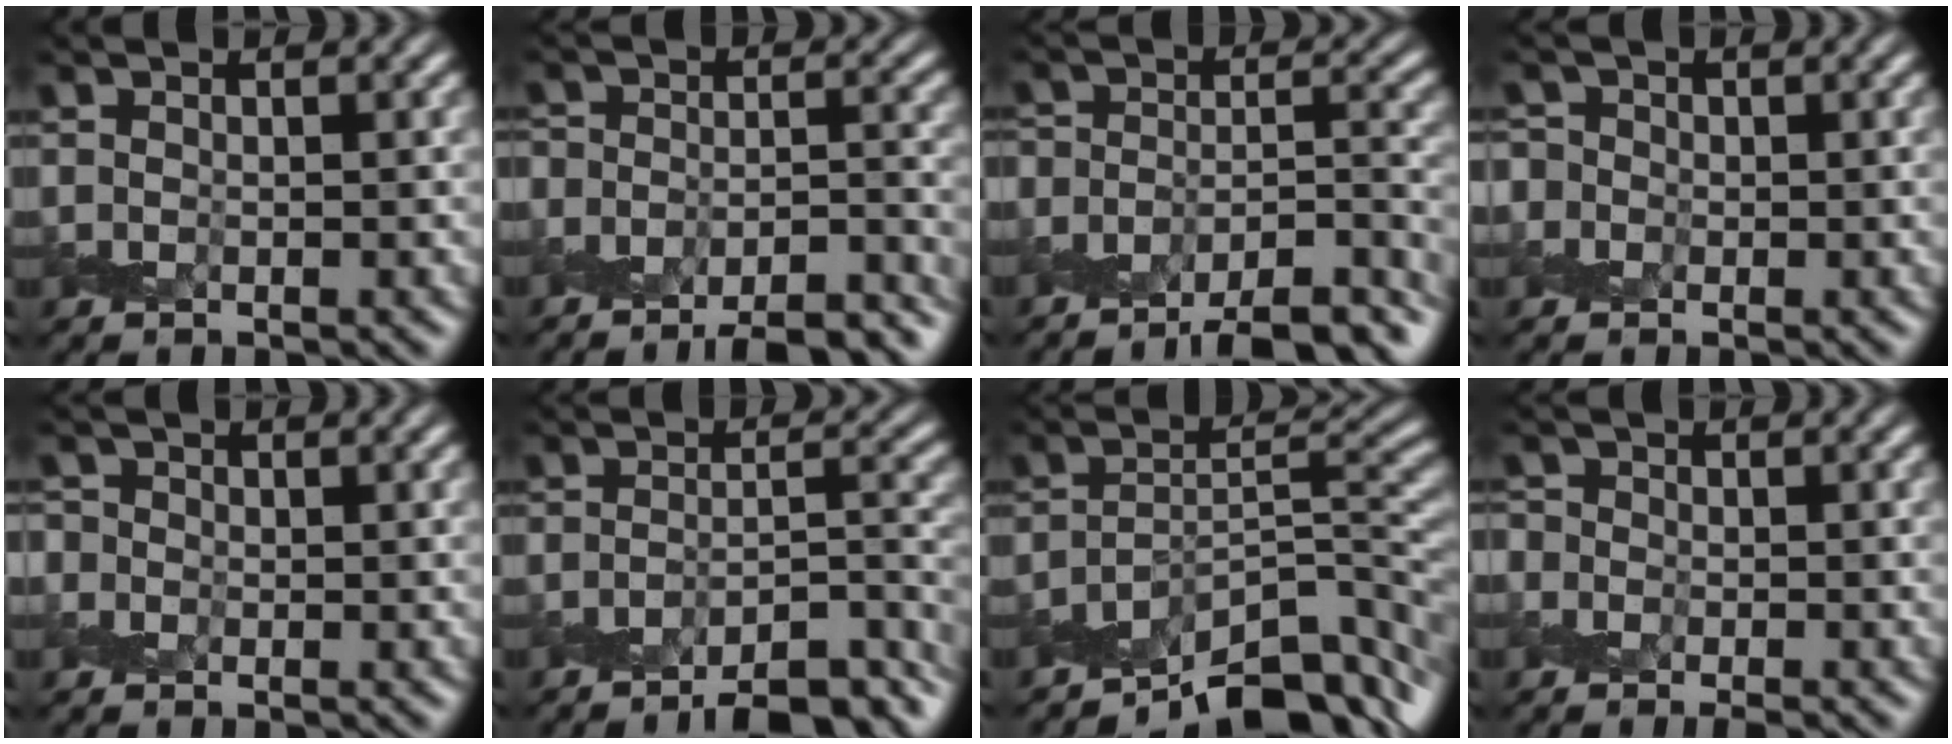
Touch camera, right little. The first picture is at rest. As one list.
[{"total": 11.1, "force": [-10.2, 3.1, 3.0], "torque": [-0.024, 0.007, -0.138]}, {"total": 10.2, "force": [-9.2, 2.4, 3.5], "torque": [-0.040, 0.004, -0.132]}, {"total": 2.0, "force": [-0.1, 1.9, 0.3], "torque": [0.010, 0.013, -0.025]}, {"total": 1.2, "force": [-0.4, 1.1, 0.1], "torque": [0.004, 0.003, -0.016]}, {"total": 8.6, "force": [-7.5, 1.8, 3.9], "torque": [-0.045, 0.007, -0.114]}, {"total": 8.5, "force": [-6.8, 2.1, 4.6], "torque": [-0.052, -0.002, -0.120]}, {"total": 2.0, "force": [-1.5, 1.1, 0.8], "torque": [-0.009, -0.006, -0.033]}]